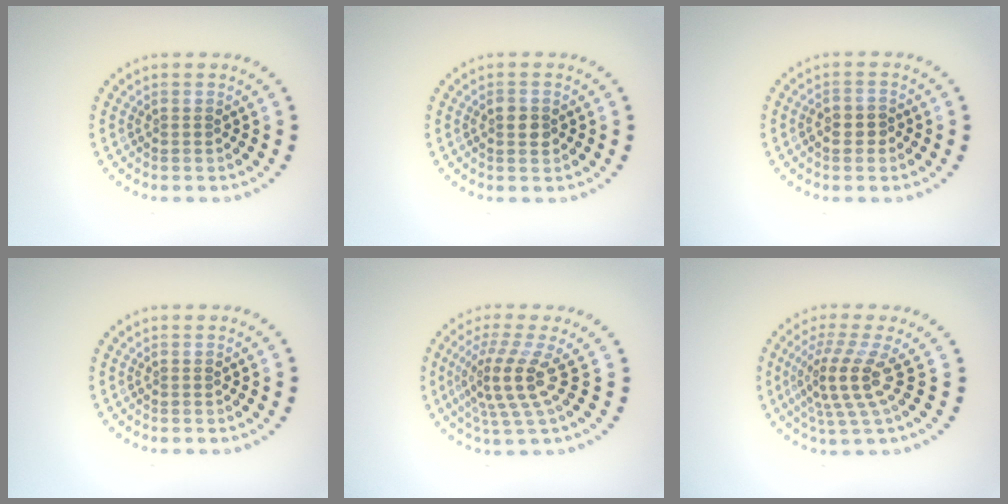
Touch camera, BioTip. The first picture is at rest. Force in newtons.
{"total": 1.4, "press": 1.4, "slide": 0.2}
{"total": 1.5, "press": 1.5, "slide": 0.4}
{"total": 0.0}
{"total": 4.1, "press": 2.8, "slide": 3.0}
{"total": 4.0, "press": 2.8, "slide": 2.9}